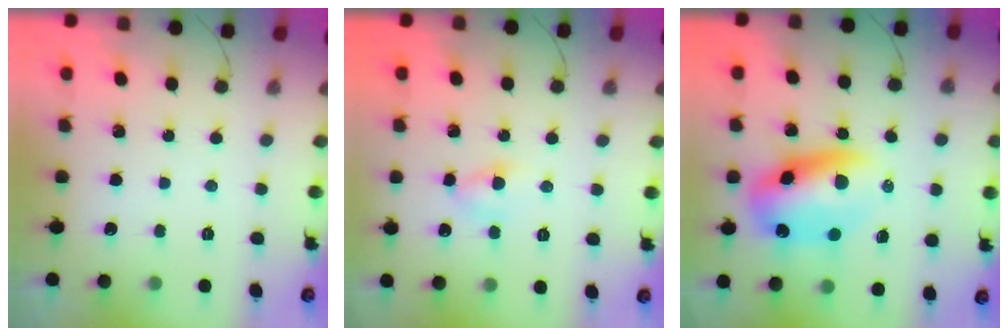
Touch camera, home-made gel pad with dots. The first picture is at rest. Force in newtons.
{"total": 4.8, "press": 4.7, "slide": 1.2}
{"total": 12.8, "press": 12.3, "slide": 3.3}